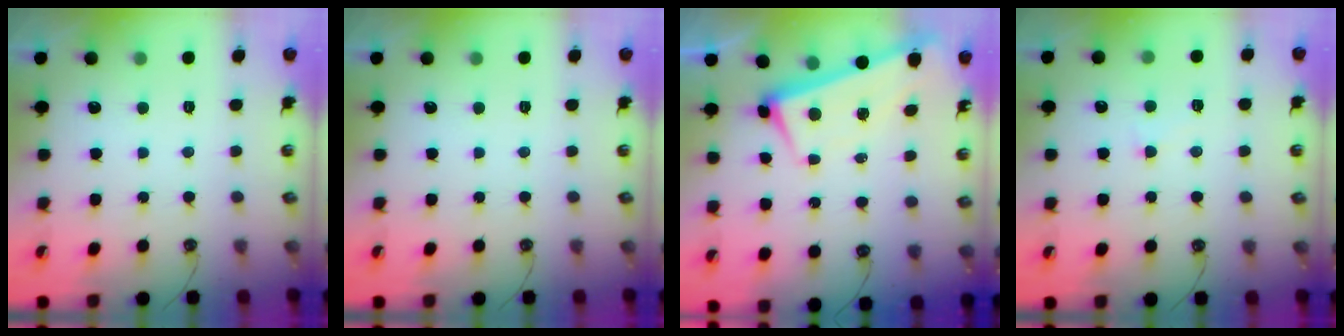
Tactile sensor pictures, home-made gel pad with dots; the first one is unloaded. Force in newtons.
{"total": 0.0}
{"total": 1.5, "press": 0.4, "slide": 1.5}
{"total": 1.5, "press": 1.4, "slide": 0.6}